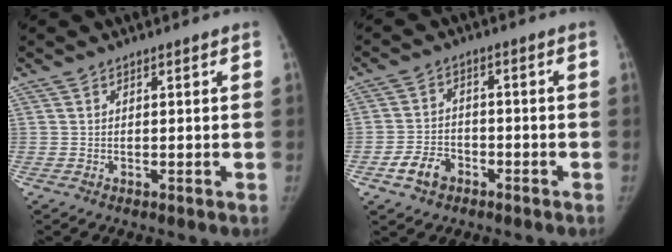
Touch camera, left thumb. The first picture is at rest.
{"total": 5.7, "force": [-3.2, 4.0, 2.5], "torque": [-0.038, 0.022, -0.054]}